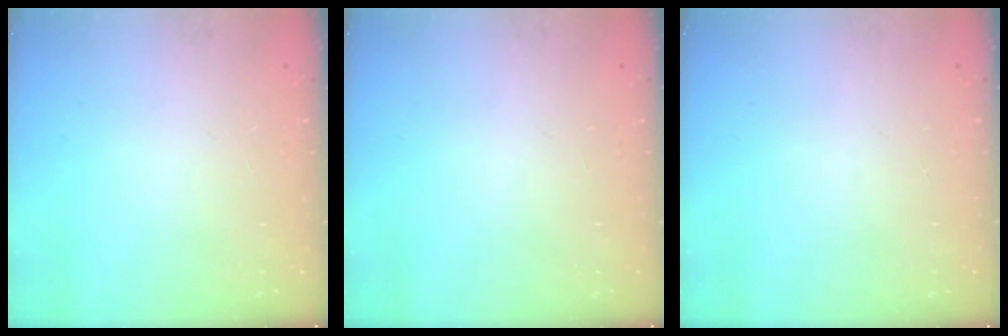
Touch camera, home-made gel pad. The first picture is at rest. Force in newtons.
{"total": 0.0}
{"total": 0.0}